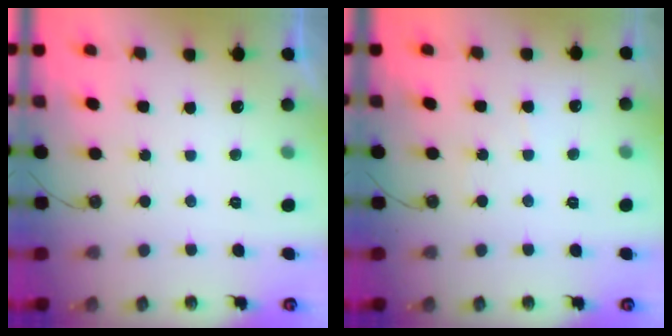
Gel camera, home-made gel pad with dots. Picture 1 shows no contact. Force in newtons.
{"total": 5.9, "press": 5.9, "slide": 0.9}